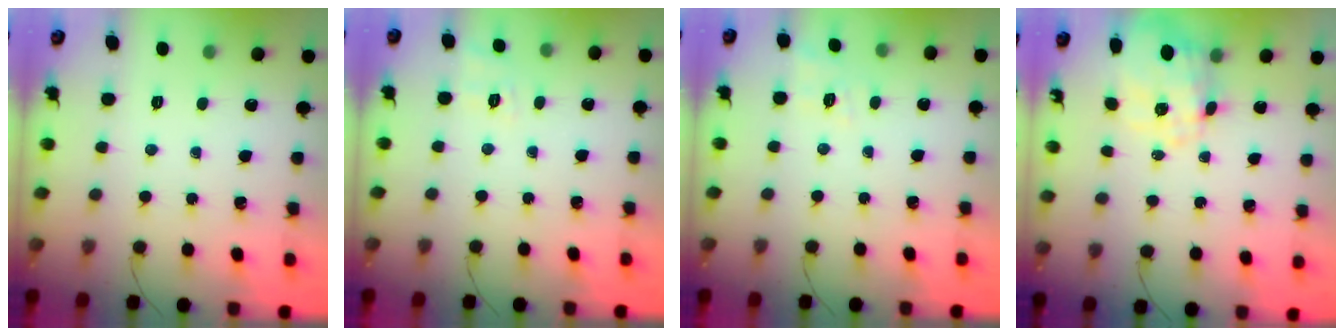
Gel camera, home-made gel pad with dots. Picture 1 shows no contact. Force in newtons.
{"total": 2.7, "press": 1.9, "slide": 2.0}
{"total": 10.4, "press": 10.1, "slide": 2.3}
{"total": 9.1, "press": 9.0, "slide": 1.5}